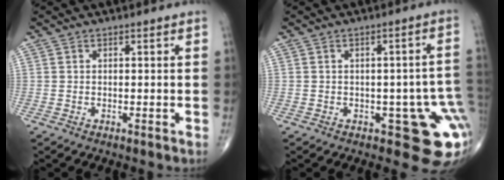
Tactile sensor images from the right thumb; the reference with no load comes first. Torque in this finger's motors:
{"motor_torque": [1.89, 1.22, 0.85, -0.88, 0.17]}